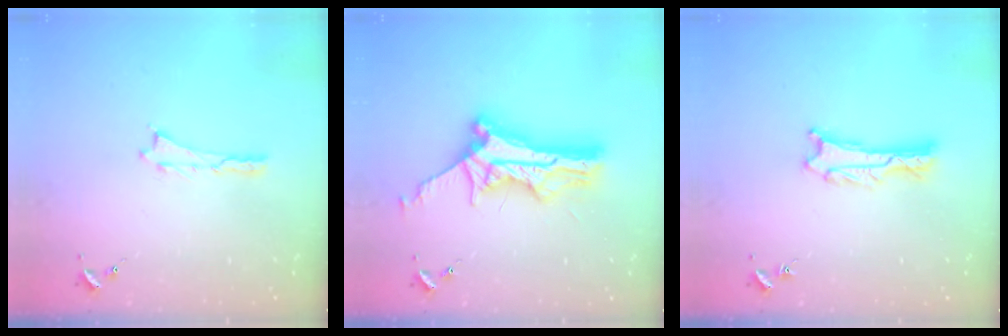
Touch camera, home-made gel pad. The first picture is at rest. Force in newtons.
{"total": 12.2, "press": 12.1, "slide": 1.1}
{"total": 1.1, "press": 1.1, "slide": 0.2}